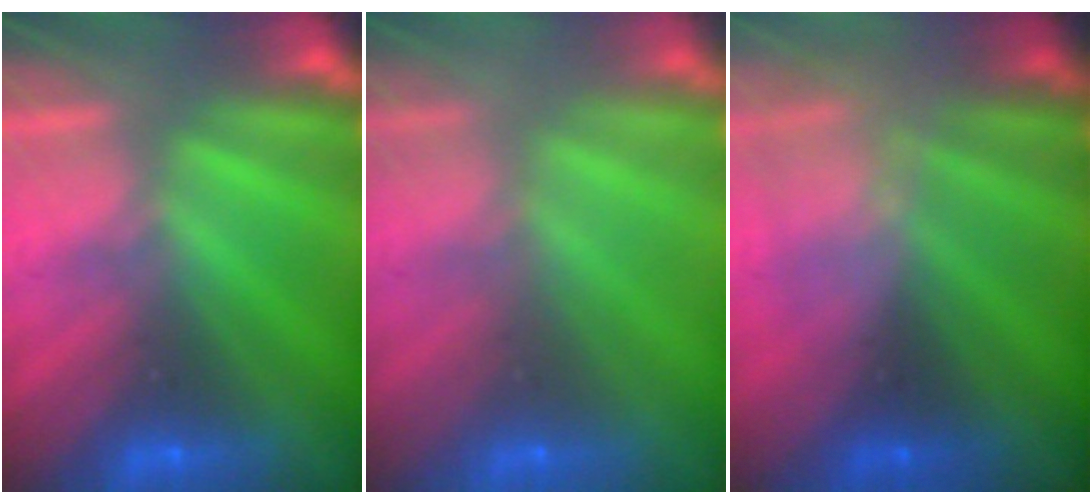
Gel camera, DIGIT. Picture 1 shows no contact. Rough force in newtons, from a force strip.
{"total": 7.1}
{"total": 2.3}